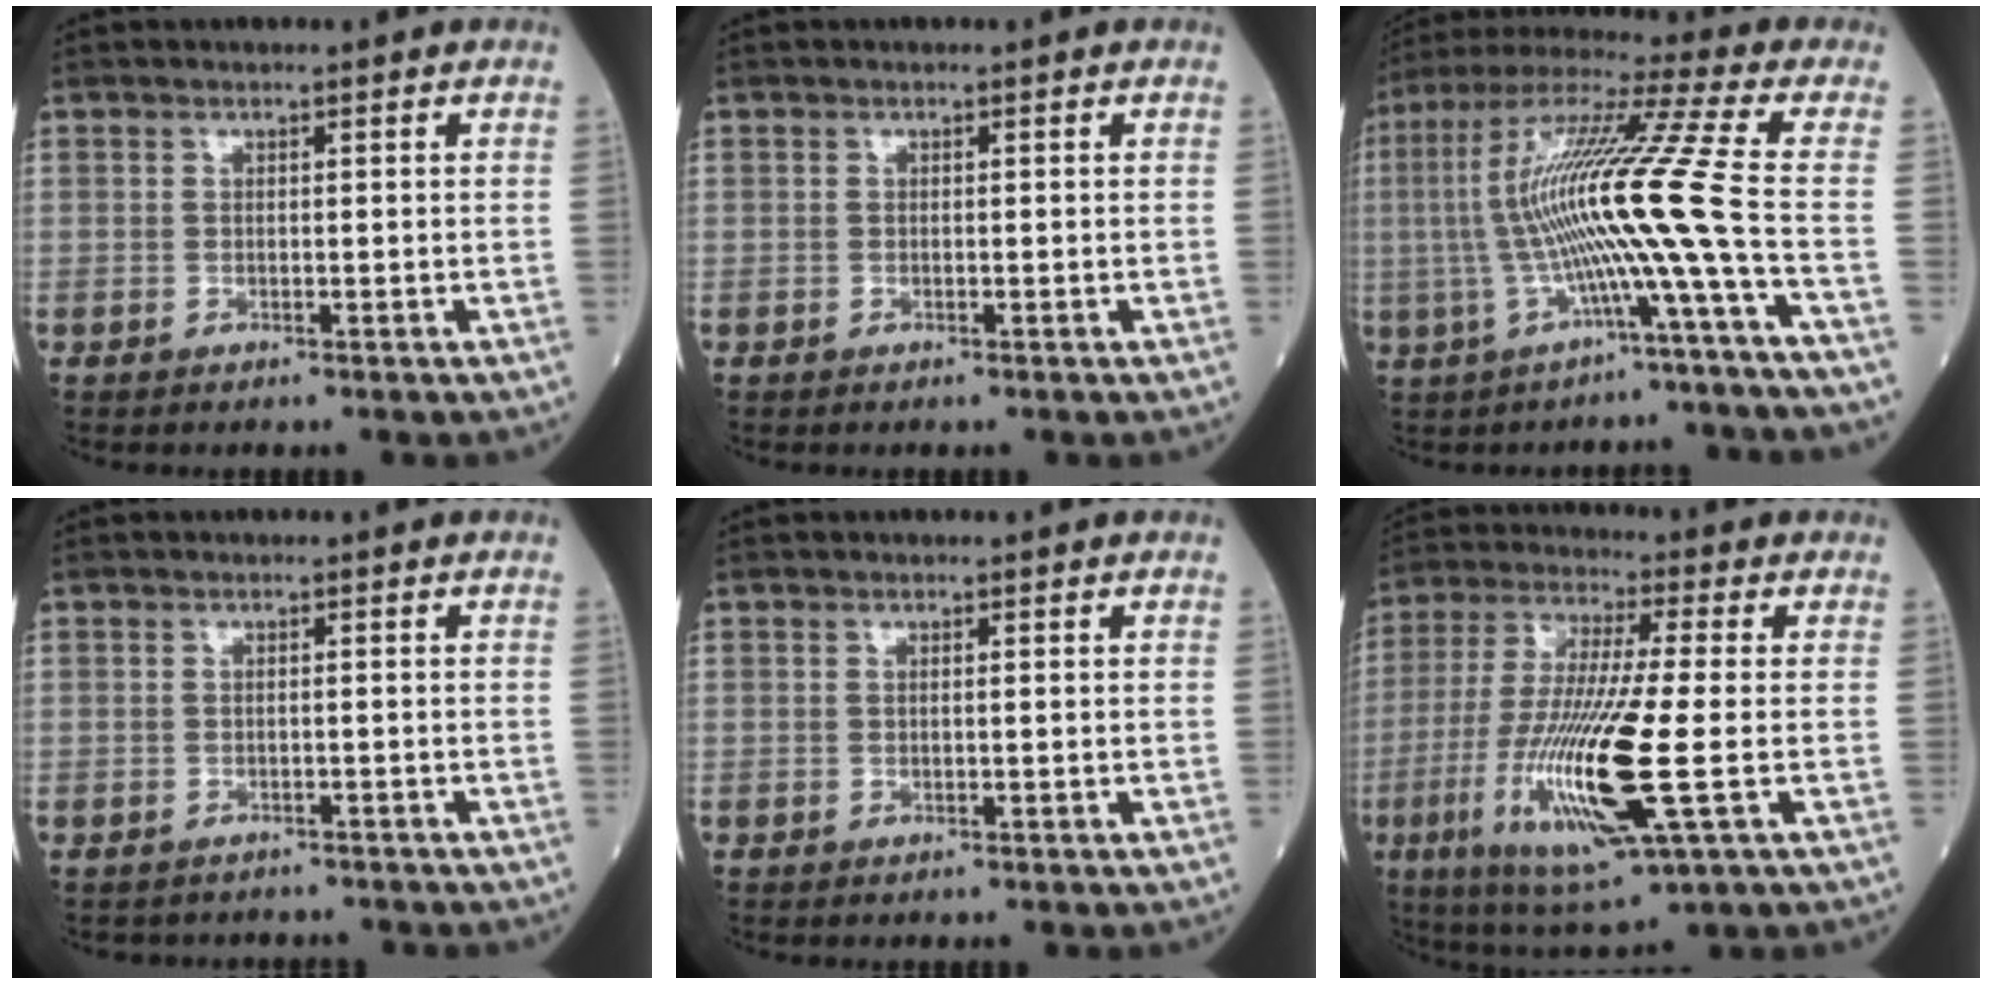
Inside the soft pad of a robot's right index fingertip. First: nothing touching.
{"total": 0.0}
{"total": 15.4, "force": [-2.5, -2.6, 15.0], "torque": [-0.294, 0.014, -0.056]}
{"total": 3.7, "force": [-3.2, 1.7, 0.0], "torque": [-0.007, 0.005, -0.044]}
{"total": 0.0}
{"total": 17.6, "force": [-4.3, 1.4, 17.0], "torque": [-0.358, -0.029, -0.077]}